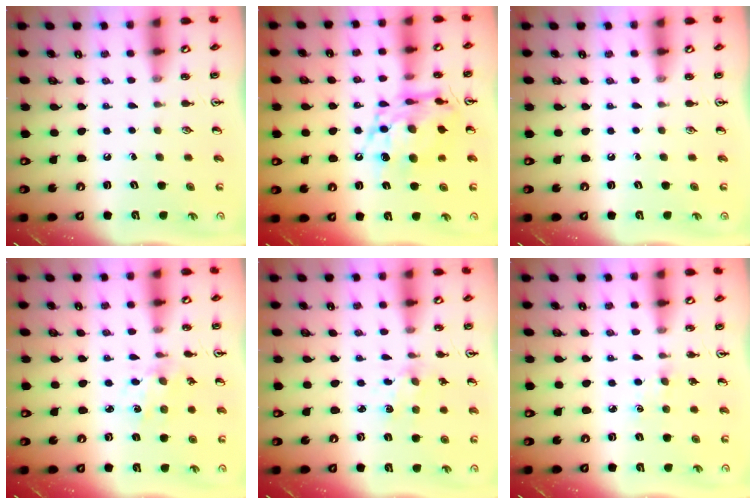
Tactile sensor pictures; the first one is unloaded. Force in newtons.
{"total": 13.4, "press": 13.3, "slide": 1.3}
{"total": 0.0}
{"total": 1.7, "press": 1.6, "slide": 0.1}
{"total": 2.0, "press": 2.0, "slide": 0.4}
{"total": 2.5, "press": 2.5, "slide": 0.2}